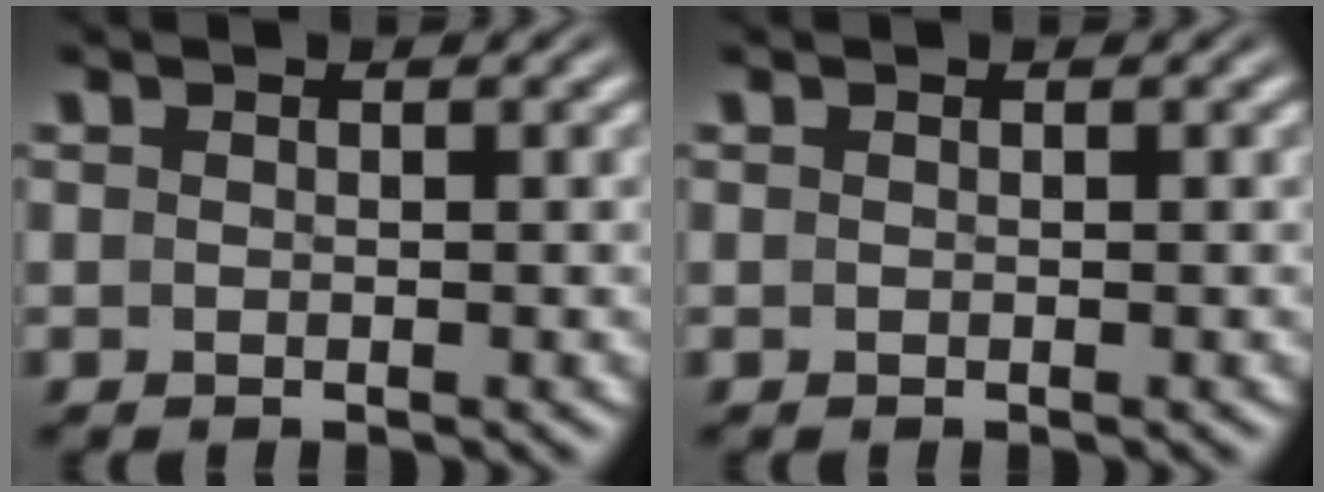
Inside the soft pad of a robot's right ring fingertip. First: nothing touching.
{"total": 0.0}